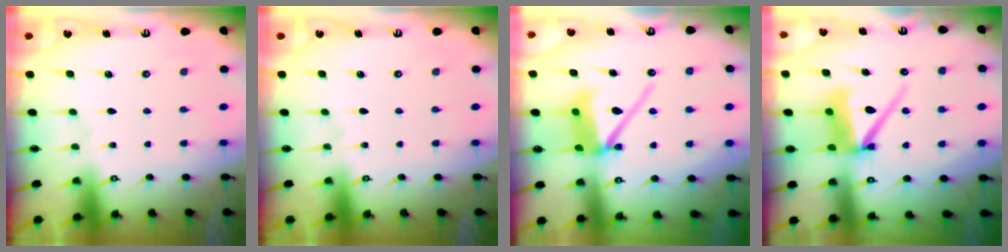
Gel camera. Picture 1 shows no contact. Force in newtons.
{"total": 0.0}
{"total": 10.8, "press": 10.7, "slide": 1.6}
{"total": 9.4, "press": 9.4, "slide": 1.1}